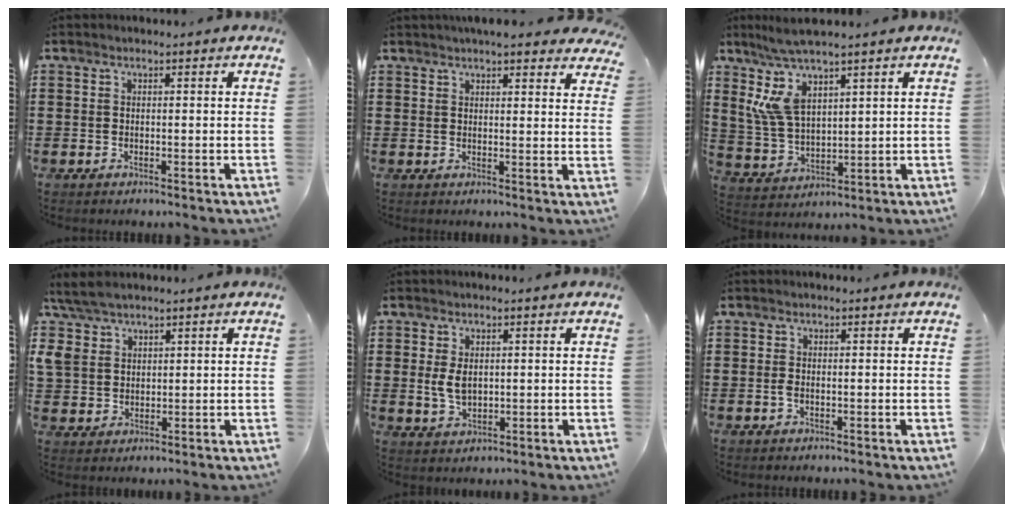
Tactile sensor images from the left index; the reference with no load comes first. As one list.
[{"total": 4.1, "force": [3.7, 0.6, 1.5], "torque": [-0.031, -0.008, 0.068]}, {"total": 8.9, "force": [5.1, 3.0, 6.7], "torque": [-0.160, -0.015, 0.089]}, {"total": 5.6, "force": [3.8, 3.5, 2.1], "torque": [-0.062, 0.008, 0.073]}, {"total": 4.1, "force": [0.4, 2.5, 3.2], "torque": [-0.080, 0.003, 0.002]}, {"total": 1.1, "force": [-0.2, 0.5, 1.0], "torque": [-0.020, -0.001, -0.002]}]